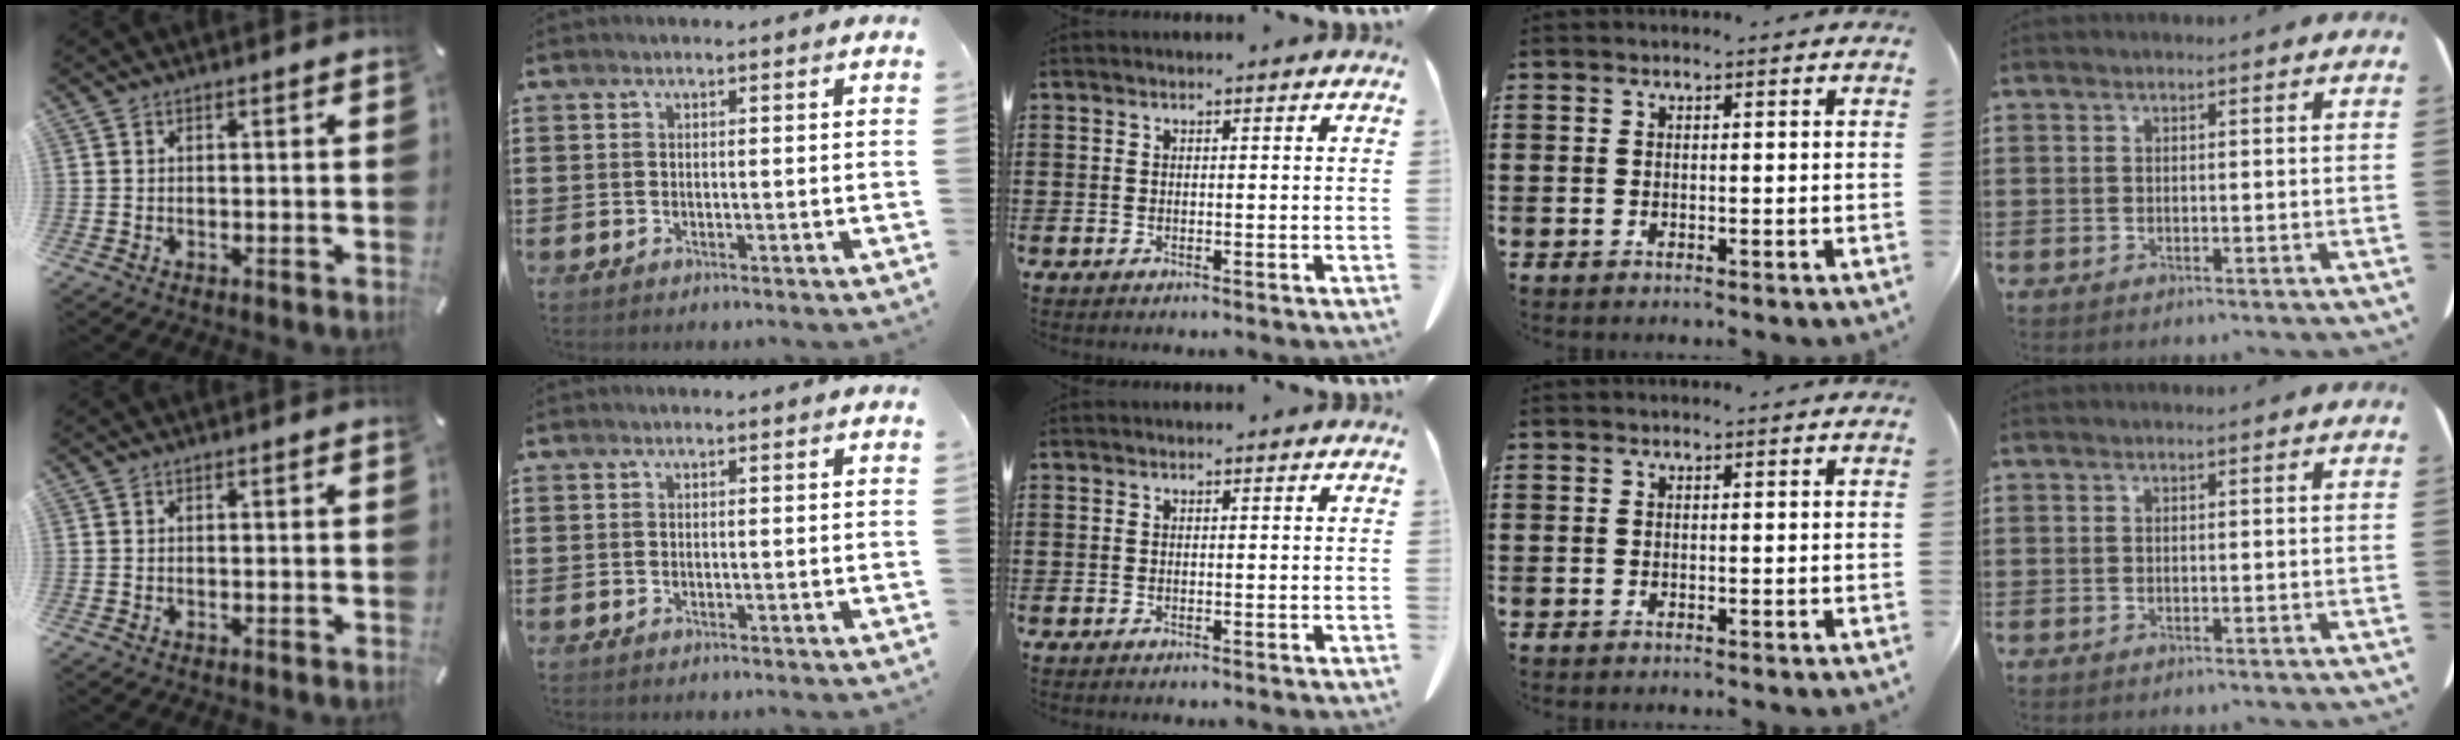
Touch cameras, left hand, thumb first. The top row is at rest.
{}